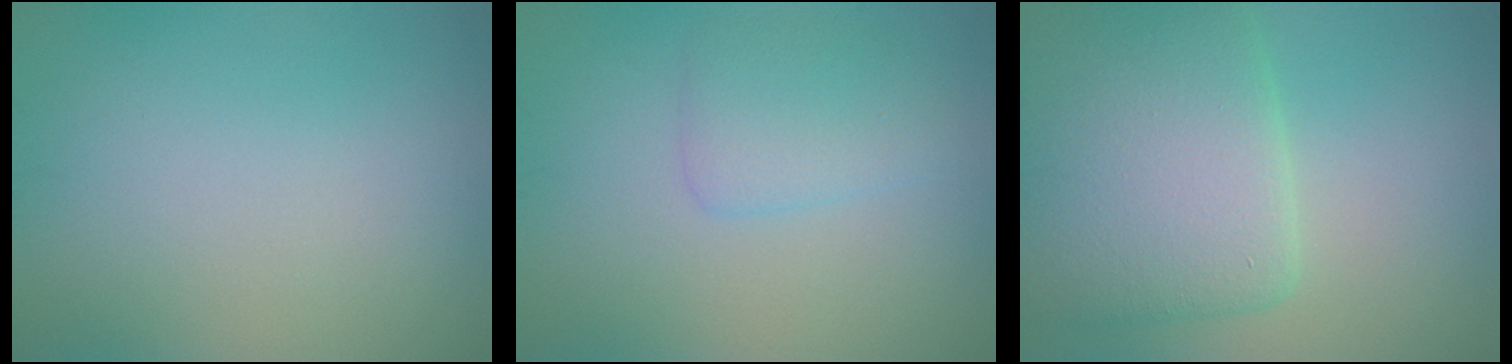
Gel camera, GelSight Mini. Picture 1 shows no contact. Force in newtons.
{"total": 2.5, "press": 2.5, "slide": 0.2}
{"total": 8.8, "press": 8.7, "slide": 1.0}